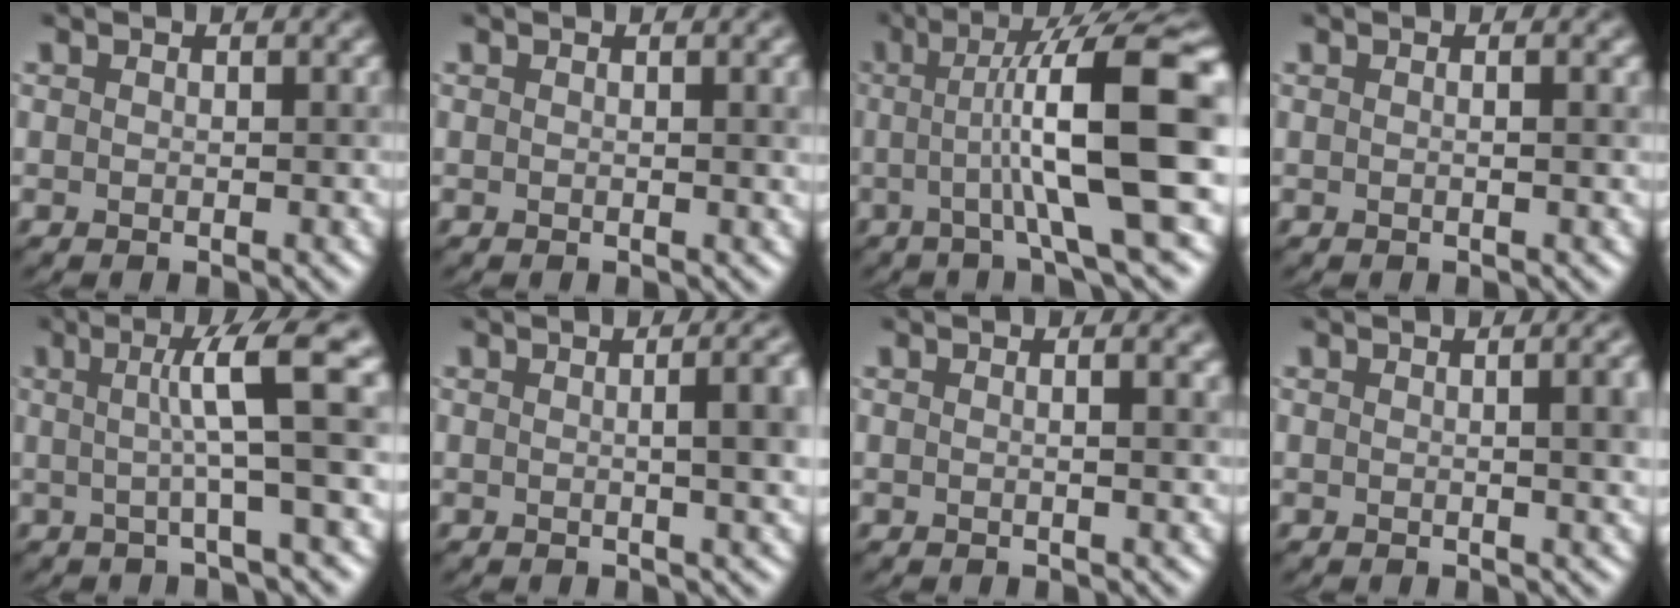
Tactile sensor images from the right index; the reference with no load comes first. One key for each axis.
{"total": 1.9, "fx": 0.3, "fy": 0.6, "fz": 1.8, "tx": -0.013, "ty": 0.007, "tz": 0.001}
{"total": 11.6, "fx": -0.1, "fy": 1.7, "fz": 11.4, "tx": -0.146, "ty": 0.022, "tz": -0.006}
{"total": 1.6, "fx": 0.4, "fy": 0.7, "fz": 1.4, "tx": -0.006, "ty": 0.001, "tz": -0.012}
{"total": 6.1, "fx": 0.8, "fy": 0.3, "fz": 6.0, "tx": -0.090, "ty": 0.015, "tz": 0.013}
{"total": 6.0, "fx": 0.6, "fy": 2.2, "fz": 5.5, "tx": -0.031, "ty": 0.019, "tz": 0.003}
{"total": 2.5, "fx": 0.7, "fy": 1.1, "fz": 2.2, "tx": -0.011, "ty": 0.008, "tz": -0.015}
{"total": 4.2, "fx": 0.4, "fy": 1.5, "fz": 3.9, "tx": -0.025, "ty": 0.016, "tz": 0.002}